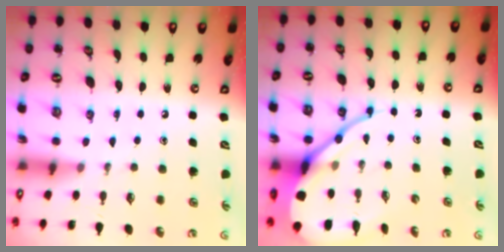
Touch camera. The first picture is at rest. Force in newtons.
{"total": 12.1, "press": 12.0, "slide": 1.1}